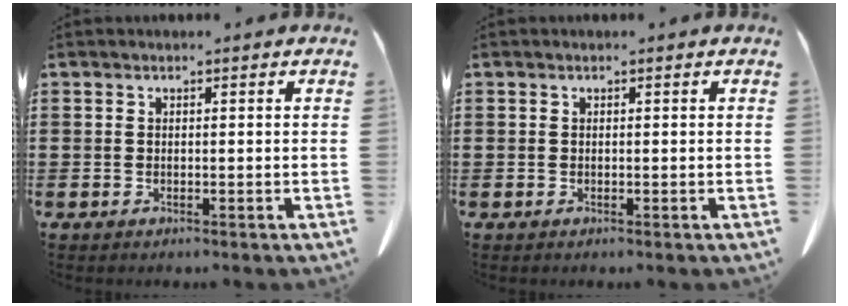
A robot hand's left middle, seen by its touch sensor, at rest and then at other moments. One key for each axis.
{"total": 0.0}